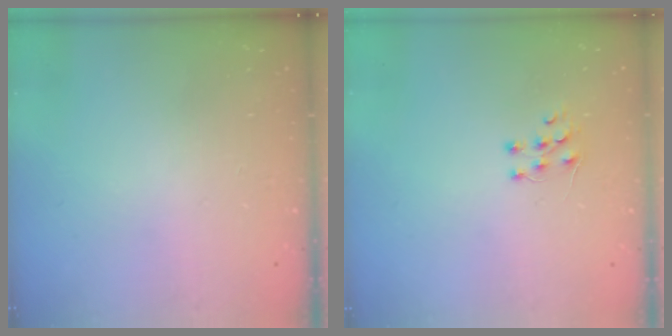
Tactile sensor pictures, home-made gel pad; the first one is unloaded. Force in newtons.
{"total": 4.7, "press": 4.7, "slide": 0.3}